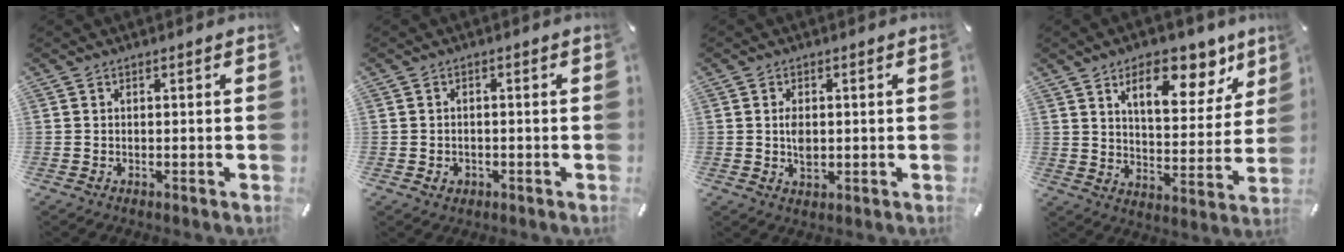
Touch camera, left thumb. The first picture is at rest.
{"total": 2.2, "force": [-0.6, 1.9, 0.7], "torque": [-0.006, 0.002, -0.016]}
{"total": 3.6, "force": [0.2, 2.3, 2.7], "torque": [-0.041, -0.002, -0.001]}
{"total": 15.0, "force": [9.4, 7.4, 9.0], "torque": [-0.123, -0.054, 0.156]}